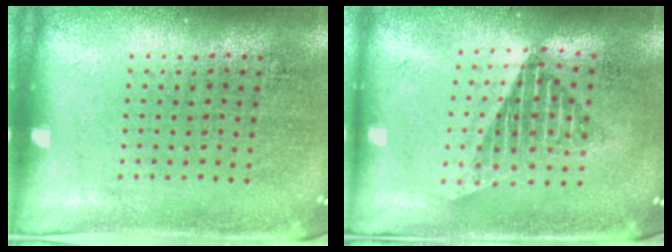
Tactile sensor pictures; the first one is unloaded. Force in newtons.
{"total": 1.7, "press": 1.4, "slide": 1.0}